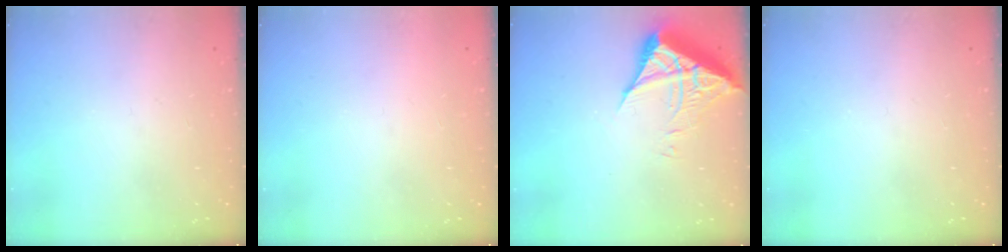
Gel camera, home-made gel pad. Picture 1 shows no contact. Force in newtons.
{"total": 1.6, "press": 1.6, "slide": 0.1}
{"total": 7.2, "press": 7.2, "slide": 0.6}
{"total": 0.0}